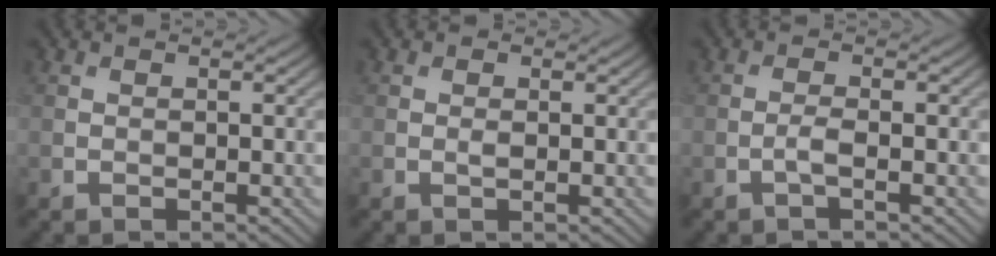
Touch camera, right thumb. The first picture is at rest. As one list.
[{"total": 0.8, "force": [0.1, 0.4, 0.7], "torque": [-0.014, 0.000, 0.000]}, {"total": 1.4, "force": [-0.7, 0.1, 1.3], "torque": [-0.029, 0.007, -0.017]}]